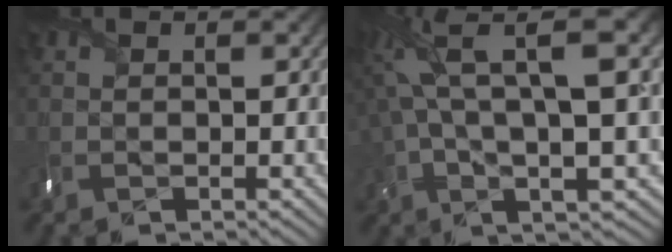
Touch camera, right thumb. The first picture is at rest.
{"total": 14.4, "force": [6.0, 3.8, 12.5], "torque": [-0.266, 0.007, 0.125]}